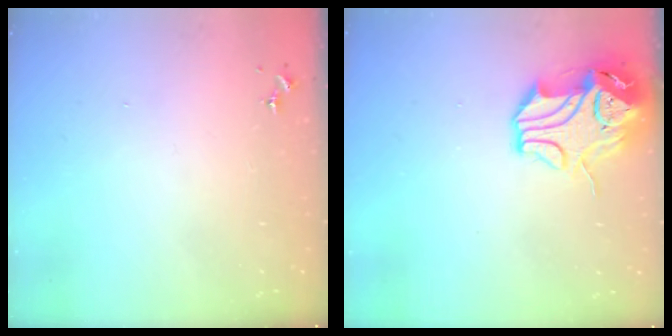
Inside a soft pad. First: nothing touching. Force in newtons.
{"total": 13.0, "press": 12.9, "slide": 1.8}